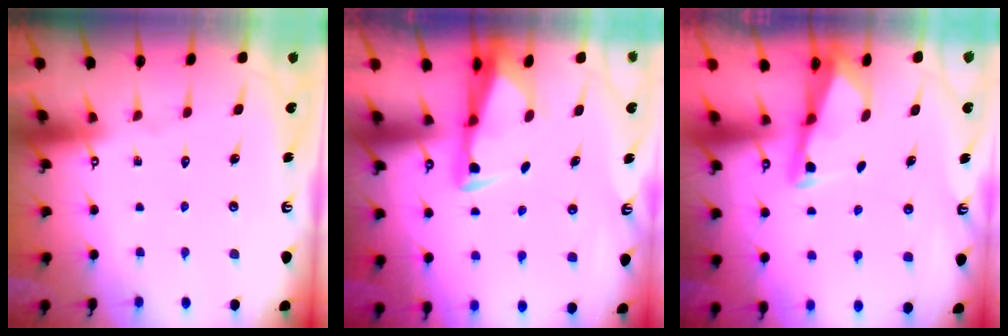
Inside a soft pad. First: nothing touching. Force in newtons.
{"total": 2.9, "press": 2.9, "slide": 0.6}
{"total": 2.5, "press": 2.5, "slide": 0.1}